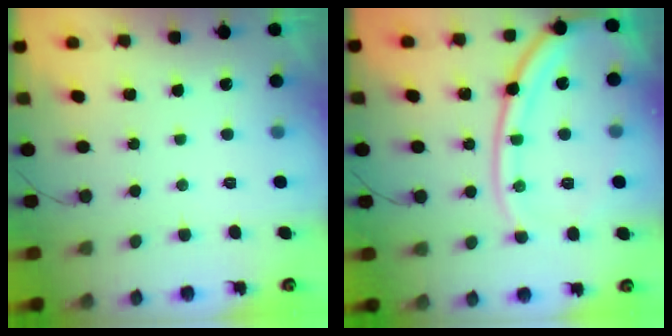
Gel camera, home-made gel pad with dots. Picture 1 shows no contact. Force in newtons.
{"total": 15.3, "press": 15.2, "slide": 1.7}